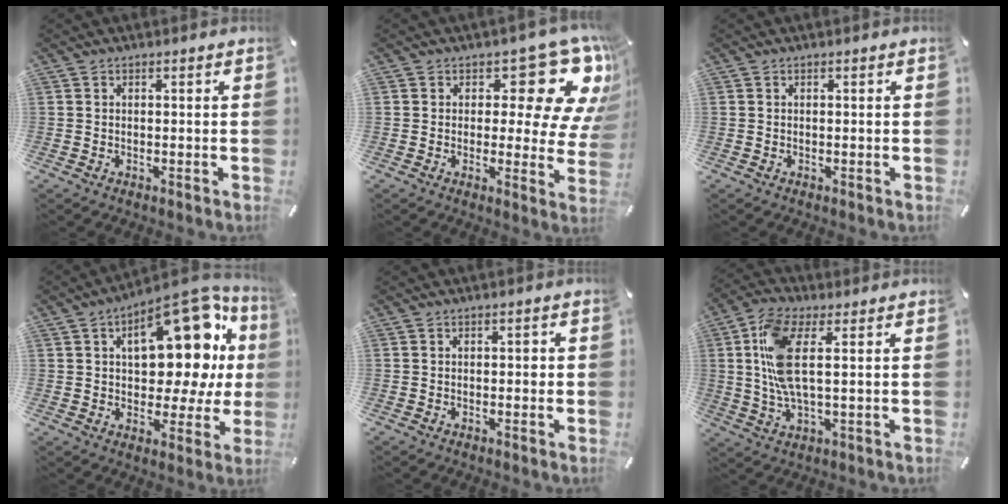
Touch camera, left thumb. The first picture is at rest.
{"total": 15.6, "force": [8.8, 6.9, 10.9], "torque": [-0.128, -0.071, 0.144]}
{"total": 0.0}
{"total": 23.4, "force": [7.5, 12.4, 18.4], "torque": [-0.230, -0.054, 0.120]}
{"total": 1.0, "force": [-0.1, 0.7, 0.7], "torque": [-0.013, 0.005, -0.003]}
{"total": 11.1, "force": [2.3, 4.0, 10.1], "torque": [-0.219, -0.008, 0.038]}